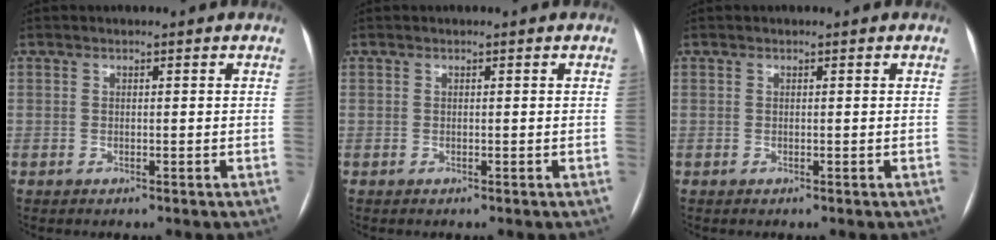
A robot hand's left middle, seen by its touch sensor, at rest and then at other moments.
{"total": 0.0}
{"total": 0.0}